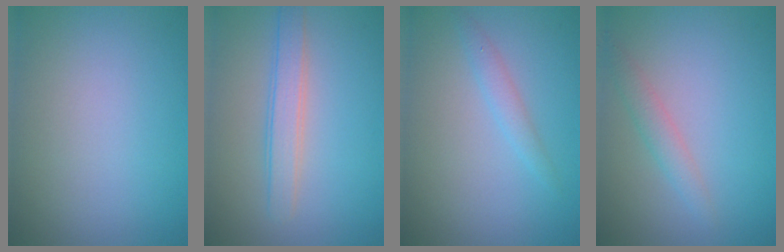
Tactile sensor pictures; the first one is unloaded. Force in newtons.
{"total": 2.6, "press": 2.6, "slide": 0.2}
{"total": 1.5, "press": 1.4, "slide": 0.1}
{"total": 1.7, "press": 1.7, "slide": 0.0}